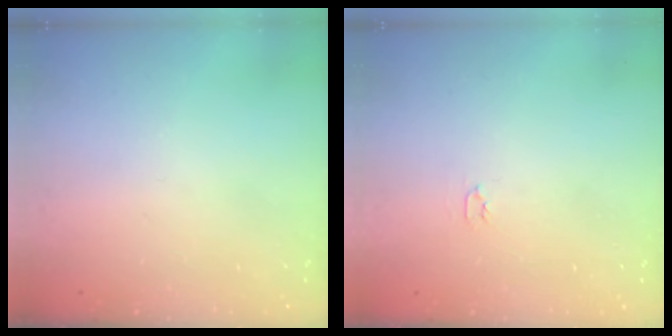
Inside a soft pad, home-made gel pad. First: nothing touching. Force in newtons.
{"total": 2.0, "press": 2.0, "slide": 0.3}